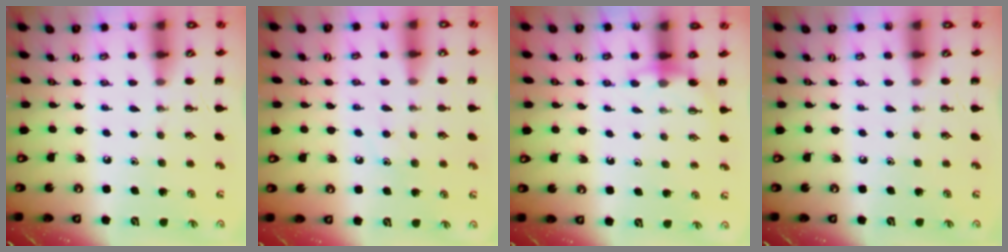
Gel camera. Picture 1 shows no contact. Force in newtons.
{"total": 7.0, "press": 6.8, "slide": 1.3}
{"total": 4.2, "press": 4.0, "slide": 1.3}
{"total": 0.0}